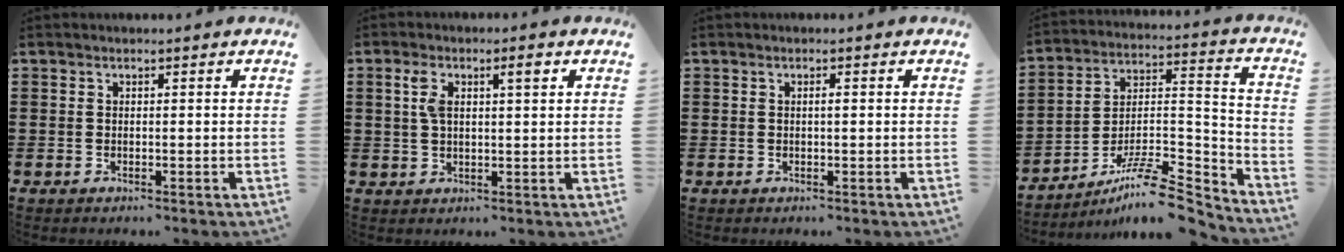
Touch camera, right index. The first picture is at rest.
{"total": 4.8, "force": [1.6, 1.6, 4.2], "torque": [-0.086, 0.011, 0.025]}
{"total": 0.8, "force": [0.1, 0.1, 0.8], "torque": [-0.015, 0.000, 0.001]}
{"total": 10.2, "force": [-8.4, 2.2, 5.5], "torque": [-0.088, 0.018, -0.159]}